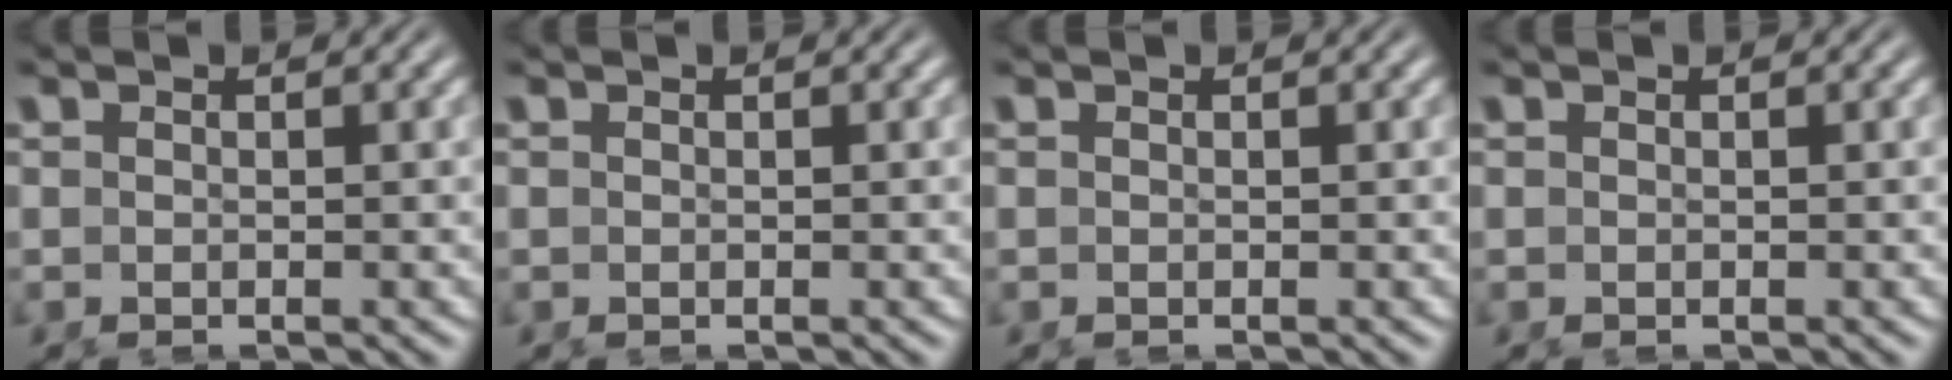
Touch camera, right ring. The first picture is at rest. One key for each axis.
{"total": 0.0}
{"total": 0.0}
{"total": 0.0}